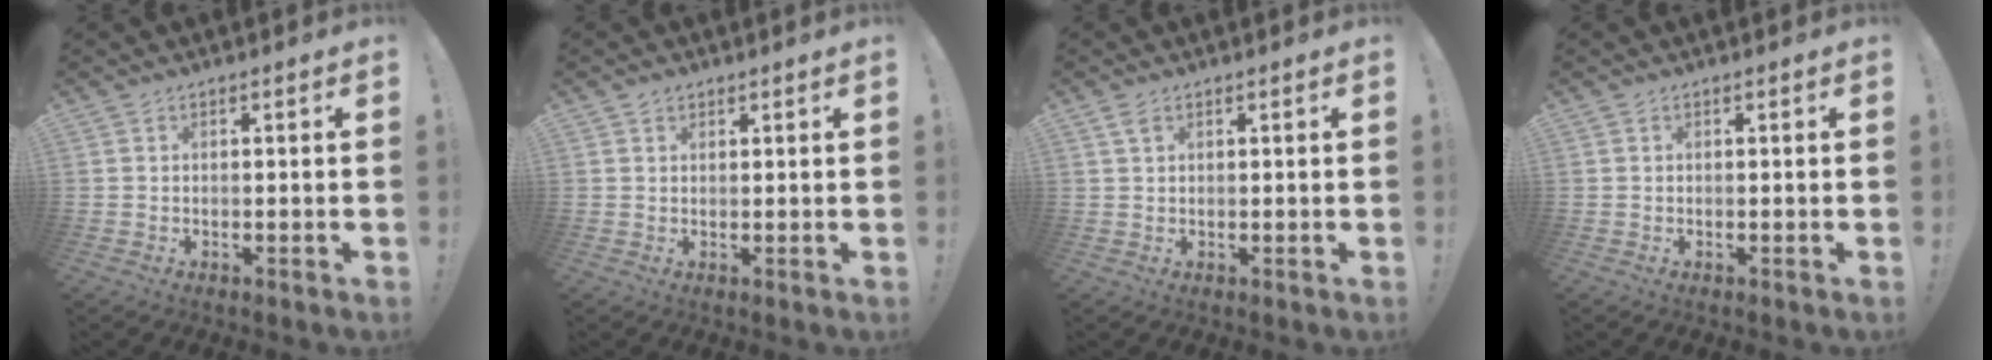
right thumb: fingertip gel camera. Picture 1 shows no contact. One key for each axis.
{"total": 1.5, "fx": 1.2, "fy": 0.8, "fz": 0.4, "tx": -0.002, "ty": -0.004, "tz": 0.022}
{"total": 1.9, "fx": 1.2, "fy": 0.8, "fz": 1.2, "tx": -0.024, "ty": -0.001, "tz": 0.022}
{"total": 0.0}